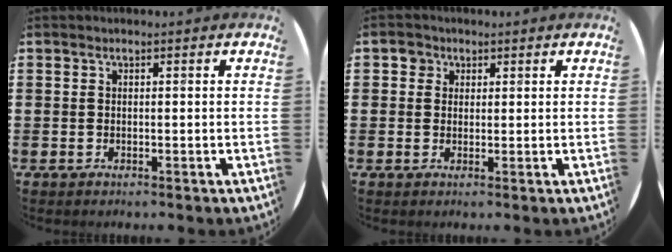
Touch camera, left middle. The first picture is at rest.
{"total": 1.7, "force": [1.1, 1.3, 0.1], "torque": [0.012, -0.002, 0.018]}